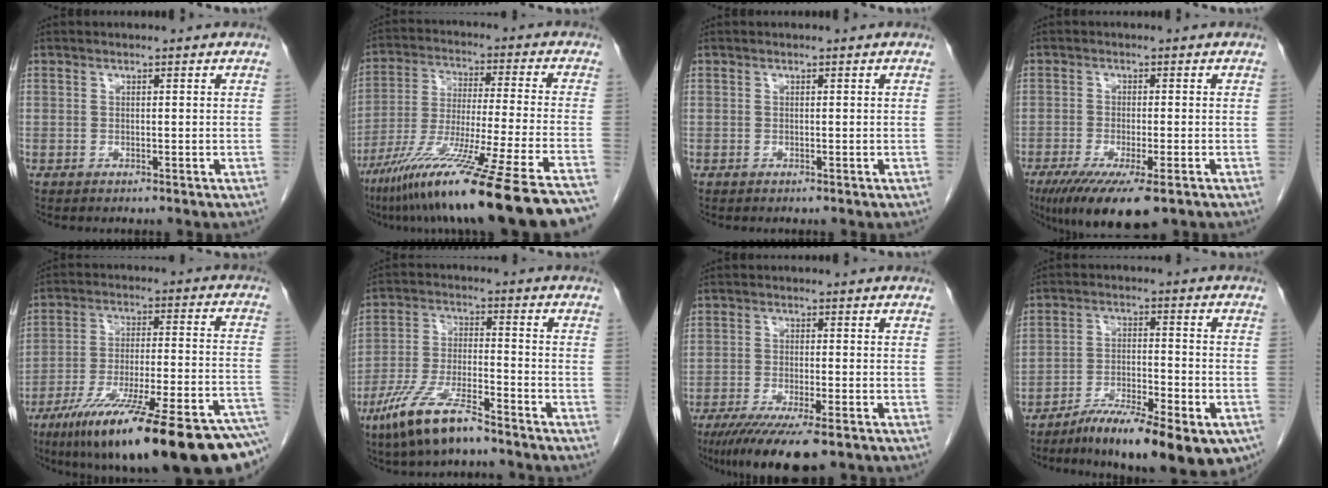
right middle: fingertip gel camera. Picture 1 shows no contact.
{"total": 25.5, "force": [-19.8, -1.6, 16.0], "torque": [-0.204, -0.061, -0.321]}
{"total": 0.0}
{"total": 10.4, "force": [-6.6, 2.0, 7.9], "torque": [-0.125, -0.025, -0.104]}
{"total": 27.7, "force": [-19.0, 2.6, 20.0], "torque": [-0.228, -0.012, -0.294]}
{"total": 10.6, "force": [-7.6, 2.0, 7.2], "torque": [-0.148, -0.018, -0.144]}
{"total": 10.7, "force": [-7.5, 1.5, 7.5], "torque": [-0.114, -0.022, -0.116]}
{"total": 16.6, "force": [-11.6, 4.2, 11.2], "torque": [-0.128, 0.002, -0.181]}